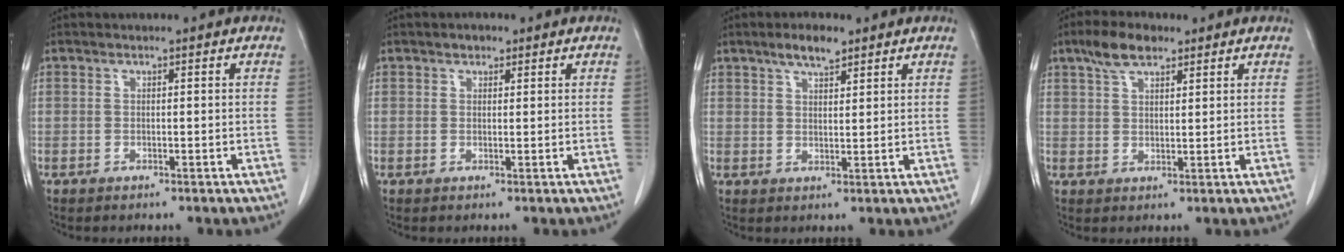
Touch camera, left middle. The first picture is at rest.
{"total": 1.3, "force": [0.9, 0.8, 0.5], "torque": [-0.009, 0.000, 0.013]}
{"total": 4.2, "force": [3.1, 1.2, 2.6], "torque": [-0.050, 0.004, 0.054]}
{"total": 5.5, "force": [3.8, 2.2, 3.3], "torque": [-0.067, 0.012, 0.073]}